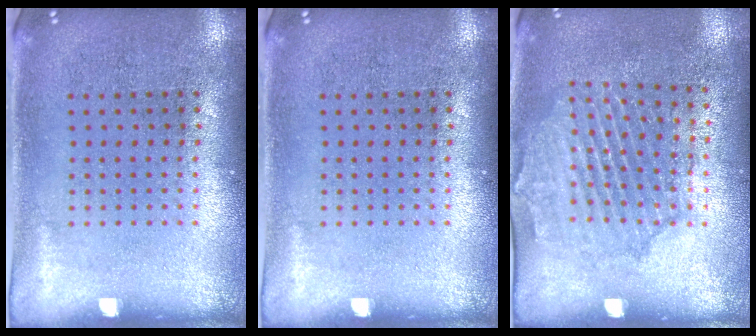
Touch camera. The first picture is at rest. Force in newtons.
{"total": 0.0}
{"total": 1.6, "press": 1.6, "slide": 0.3}